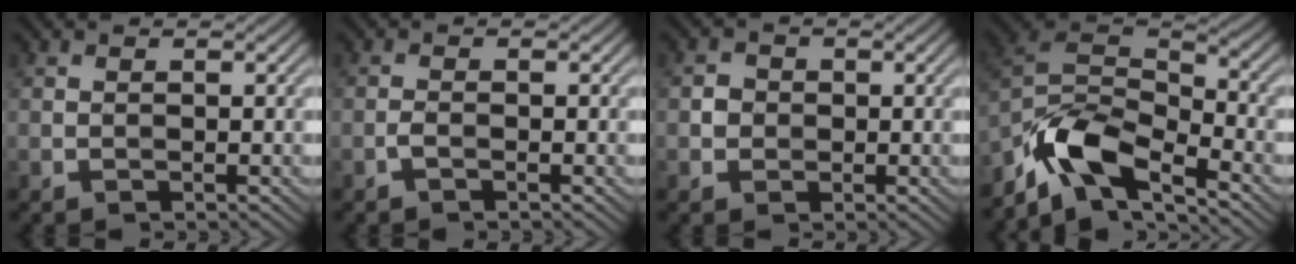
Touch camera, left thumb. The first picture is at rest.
{"total": 0.9, "force": [-0.6, 0.2, 0.6], "torque": [-0.013, 0.004, -0.015]}
{"total": 1.8, "force": [-0.1, 1.7, 0.5], "torque": [-0.007, 0.000, -0.005]}
{"total": 9.7, "force": [-6.7, 3.7, 5.9], "torque": [-0.118, -0.006, -0.148]}